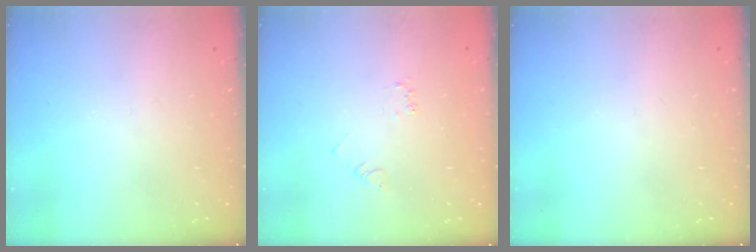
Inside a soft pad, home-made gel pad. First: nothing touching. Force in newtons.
{"total": 2.3, "press": 2.3, "slide": 0.4}
{"total": 0.0}